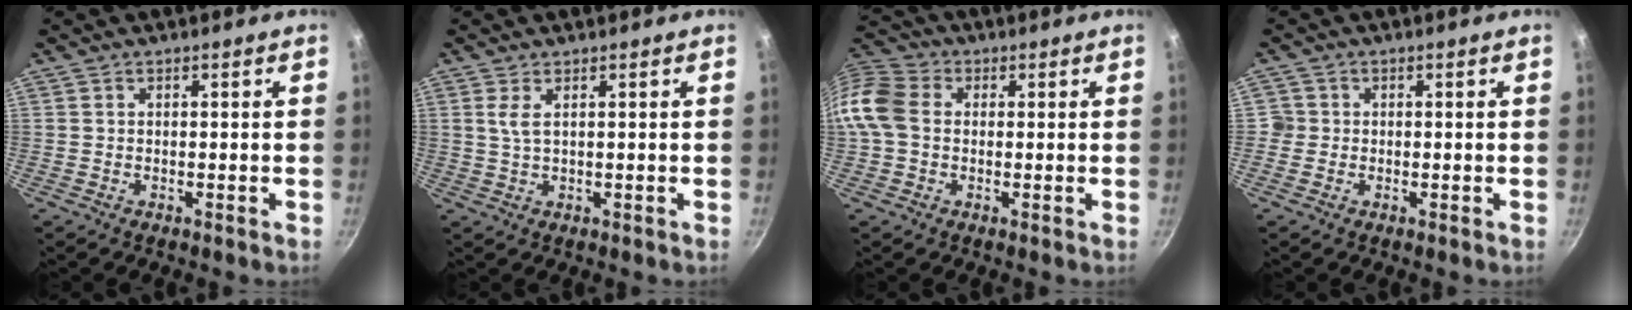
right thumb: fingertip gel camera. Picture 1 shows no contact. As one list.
[{"total": 2.5, "force": [0.9, 0.8, 2.2], "torque": [-0.048, -0.006, 0.020]}, {"total": 11.1, "force": [0.3, 8.7, 6.8], "torque": [-0.128, 0.021, -0.015]}, {"total": 1.9, "force": [-0.3, 1.9, 0.3], "torque": [0.008, 0.008, -0.008]}]